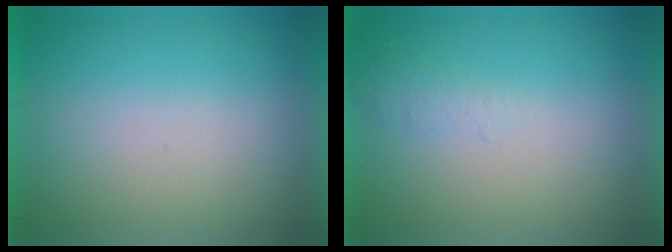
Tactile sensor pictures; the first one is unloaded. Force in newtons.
{"total": 1.1}